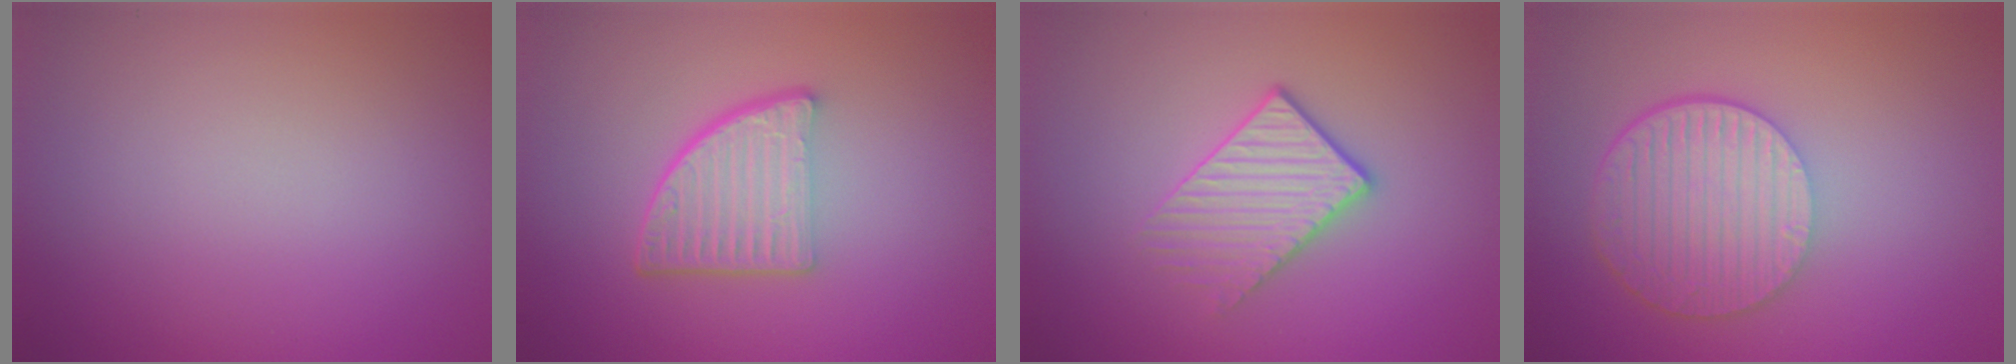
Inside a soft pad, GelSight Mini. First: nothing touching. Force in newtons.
{"total": 5.2, "press": 3.6, "slide": 3.7}
{"total": 2.6, "press": 2.3, "slide": 1.2}
{"total": 7.0, "press": 5.0, "slide": 4.9}